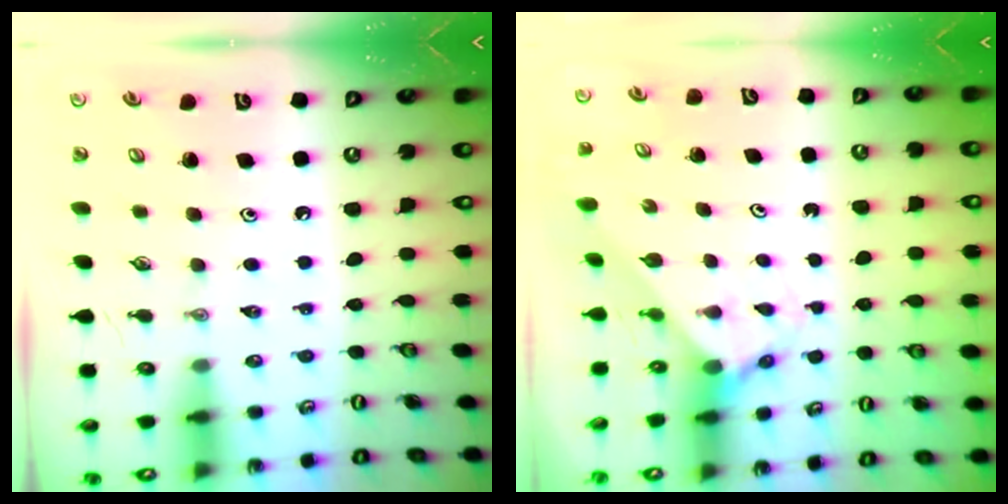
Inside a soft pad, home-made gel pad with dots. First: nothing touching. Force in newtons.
{"total": 2.3, "press": 2.3, "slide": 0.2}